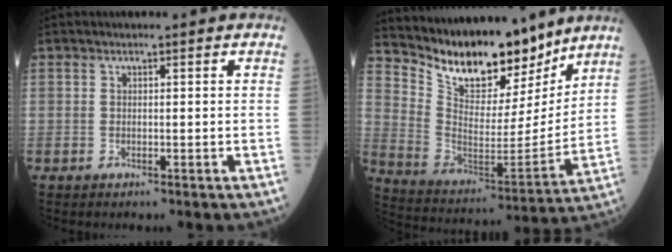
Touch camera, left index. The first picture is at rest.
{"total": 17.2, "force": [14.4, 5.9, 7.3], "torque": [-0.135, -0.019, 0.248]}